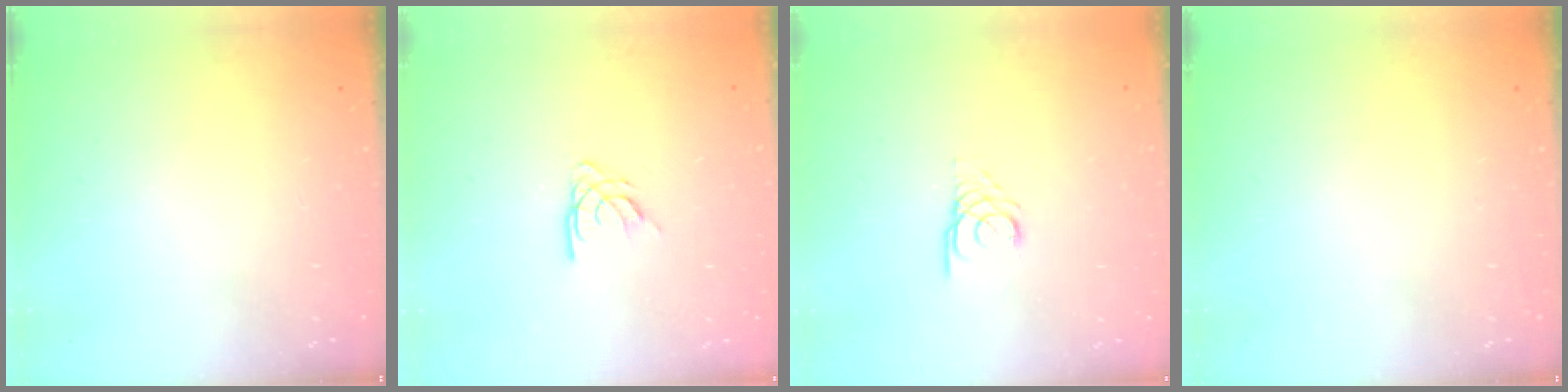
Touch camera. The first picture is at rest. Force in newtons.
{"total": 5.3, "press": 5.3, "slide": 0.5}
{"total": 4.8, "press": 4.8, "slide": 0.3}
{"total": 0.0}